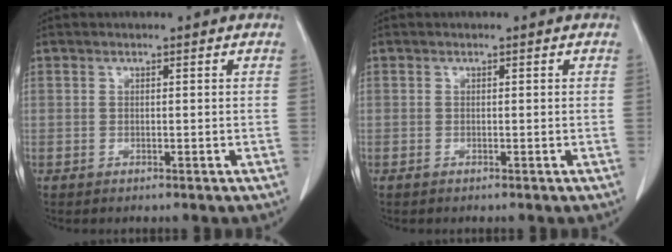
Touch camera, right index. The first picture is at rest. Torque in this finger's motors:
{"motor_torque": [0.10, -0.06, 0.03, 0.00]}